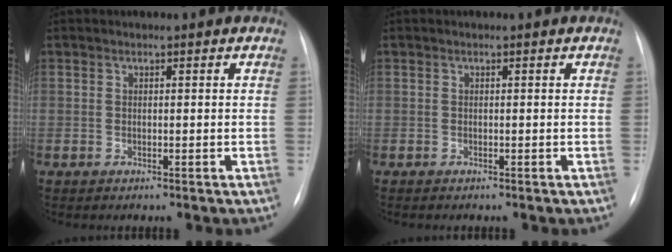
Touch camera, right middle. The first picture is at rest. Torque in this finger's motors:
{"motor_torque": [0.35, -0.49, 0.09, 0.01]}